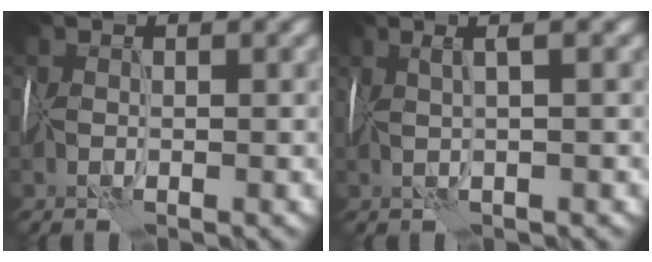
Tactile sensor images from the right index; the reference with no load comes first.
{"total": 2.6, "force": [1.3, 0.1, 2.3], "torque": [-0.033, 0.010, 0.015]}